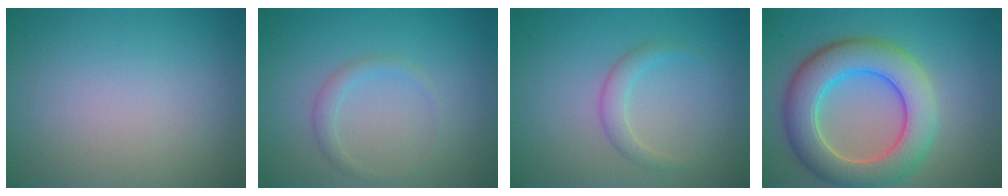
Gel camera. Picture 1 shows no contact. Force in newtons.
{"total": 1.3, "press": 1.3, "slide": 0.0}
{"total": 1.7, "press": 1.7, "slide": 0.1}
{"total": 8.2, "press": 8.2, "slide": 0.4}